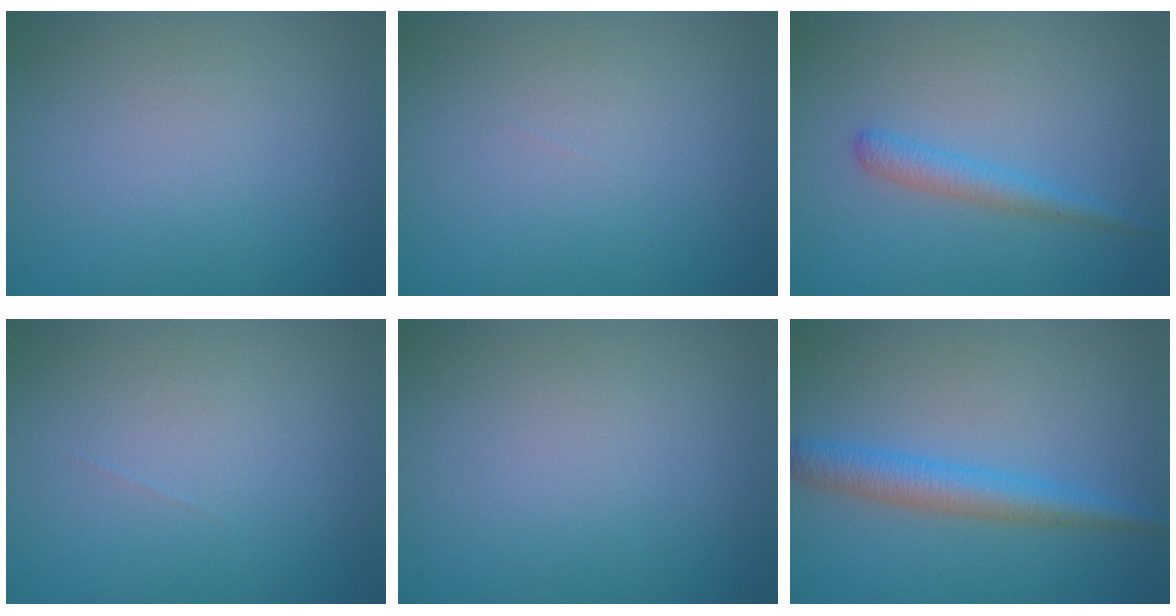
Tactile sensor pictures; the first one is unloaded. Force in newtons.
{"total": 0.0}
{"total": 1.9, "press": 1.9, "slide": 0.1}
{"total": 0.0}
{"total": 0.0}
{"total": 3.4, "press": 3.4, "slide": 0.0}